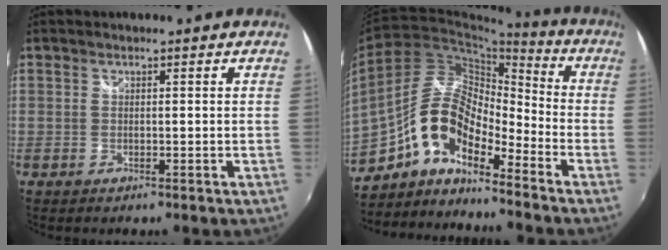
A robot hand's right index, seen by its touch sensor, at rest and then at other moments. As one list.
[{"total": 12.4, "force": [-7.6, 5.2, 8.3], "torque": [-0.157, 0.024, -0.156]}]